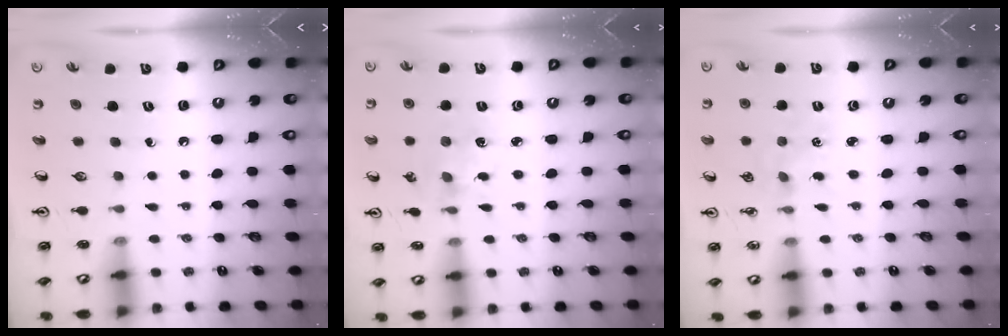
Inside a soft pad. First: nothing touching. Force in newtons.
{"total": 2.1, "press": 2.1, "slide": 0.4}
{"total": 2.1, "press": 2.1, "slide": 0.3}